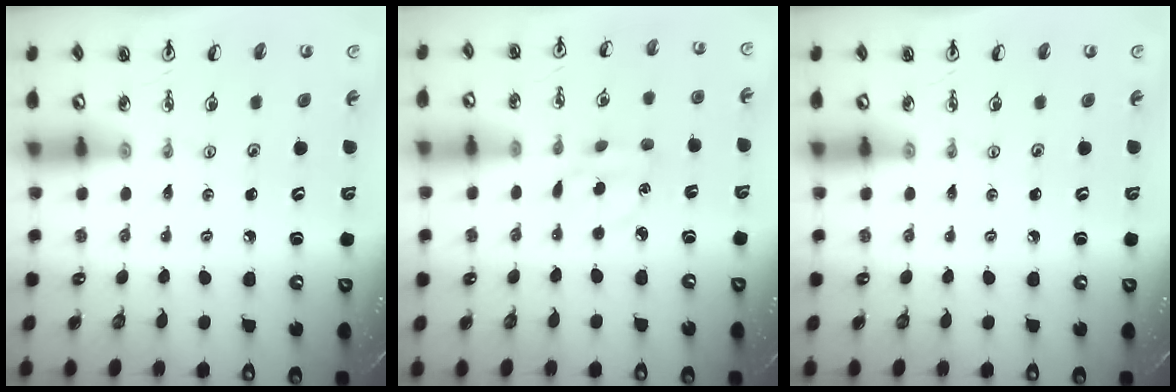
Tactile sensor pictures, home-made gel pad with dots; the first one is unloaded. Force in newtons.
{"total": 4.1, "press": 4.1, "slide": 0.6}
{"total": 0.0}